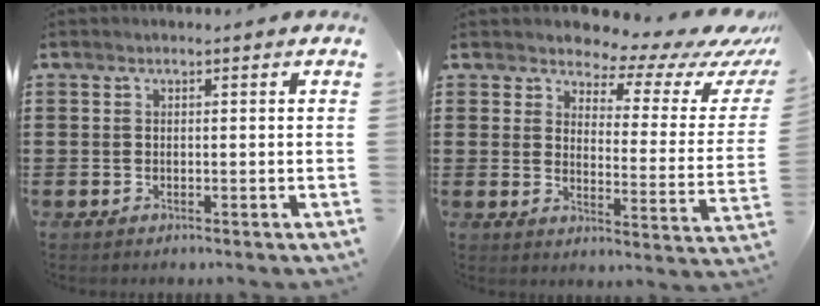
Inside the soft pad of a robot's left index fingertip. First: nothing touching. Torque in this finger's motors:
{"motor_torque": [0.07, -1.23, 0.37, 0.04]}